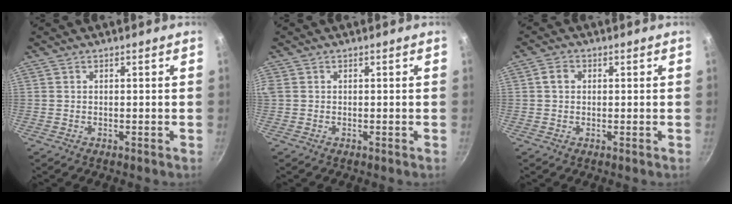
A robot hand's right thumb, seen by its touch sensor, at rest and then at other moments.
{"total": 1.2, "force": [0.3, 1.0, 0.6], "torque": [-0.014, 0.003, 0.005]}
{"total": 2.5, "force": [0.4, 2.1, 1.3], "torque": [-0.017, 0.006, 0.004]}